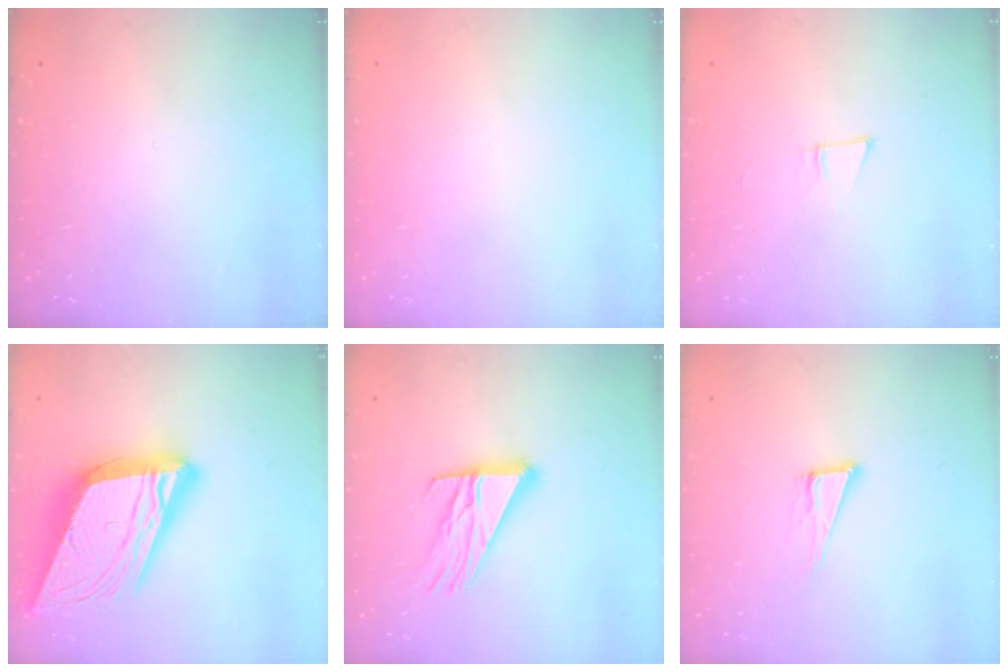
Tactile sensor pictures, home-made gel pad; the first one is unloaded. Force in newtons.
{"total": 0.0}
{"total": 5.2, "press": 4.3, "slide": 2.9}
{"total": 27.2, "press": 26.9, "slide": 4.5}
{"total": 14.6, "press": 14.5, "slide": 1.4}
{"total": 9.8, "press": 9.2, "slide": 3.3}